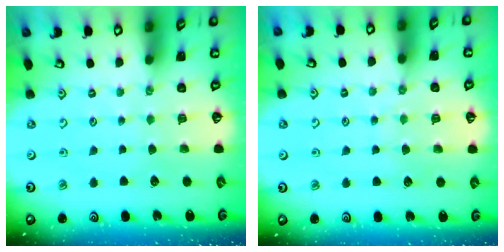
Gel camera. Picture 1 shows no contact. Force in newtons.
{"total": 4.5, "press": 4.5, "slide": 0.6}